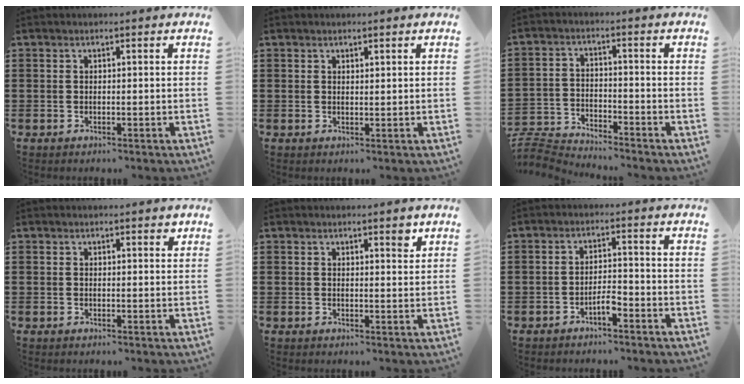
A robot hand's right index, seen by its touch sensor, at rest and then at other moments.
{"total": 0.8, "force": [0.7, 0.3, 0.2], "torque": [-0.004, 0.002, 0.013]}
{"total": 4.4, "force": [-4.4, 0.4, 0.3], "torque": [-0.022, -0.002, -0.093]}
{"total": 0.9, "force": [0.7, 0.5, 0.4], "torque": [0.000, 0.000, 0.011]}
{"total": 2.0, "force": [1.6, 0.6, 1.0], "torque": [-0.006, -0.002, 0.024]}
{"total": 3.0, "force": [-2.1, 0.6, 2.1], "torque": [-0.039, 0.006, -0.039]}